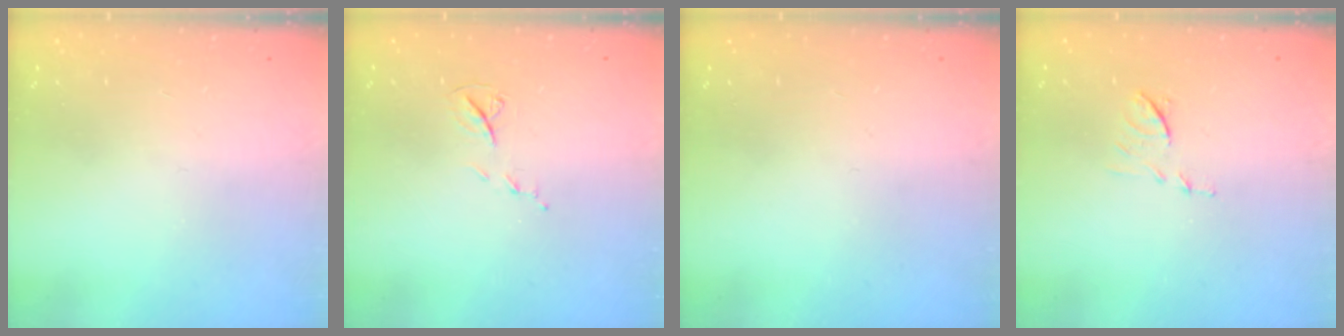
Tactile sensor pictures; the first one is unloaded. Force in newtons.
{"total": 6.2, "press": 6.2, "slide": 0.7}
{"total": 0.0}
{"total": 6.6, "press": 6.6, "slide": 0.5}